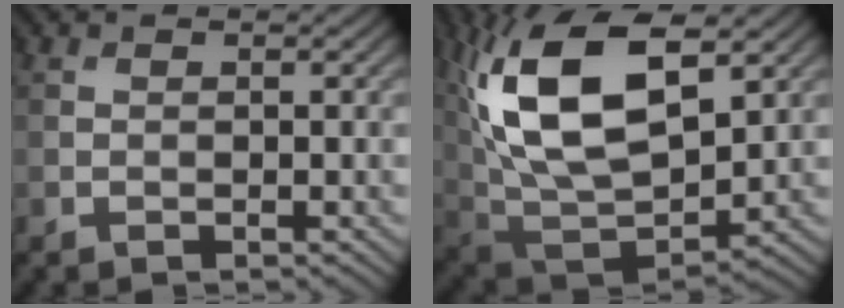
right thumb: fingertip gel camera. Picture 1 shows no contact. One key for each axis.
{"total": 16.0, "fx": 5.3, "fy": 8.2, "fz": 12.7, "tx": -0.265, "ty": 0.004, "tz": 0.103}